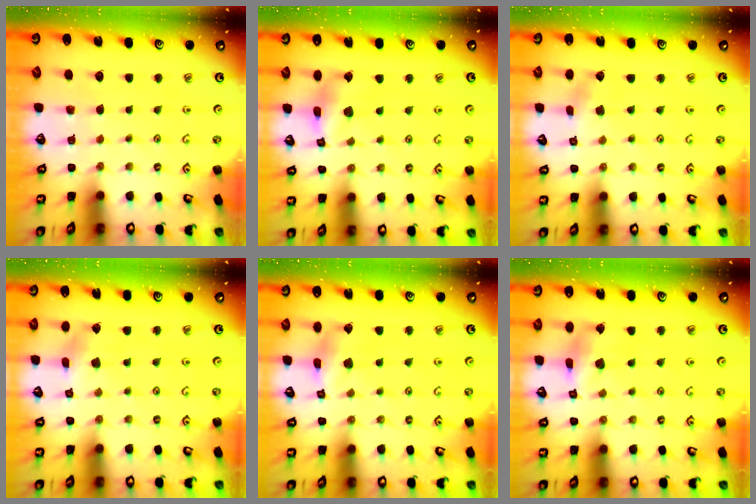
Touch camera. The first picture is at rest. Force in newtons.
{"total": 8.9, "press": 8.8, "slide": 0.9}
{"total": 1.7, "press": 1.7, "slide": 0.2}
{"total": 4.1, "press": 4.1, "slide": 0.5}
{"total": 6.3, "press": 6.3, "slide": 0.4}
{"total": 8.0, "press": 8.0, "slide": 0.9}